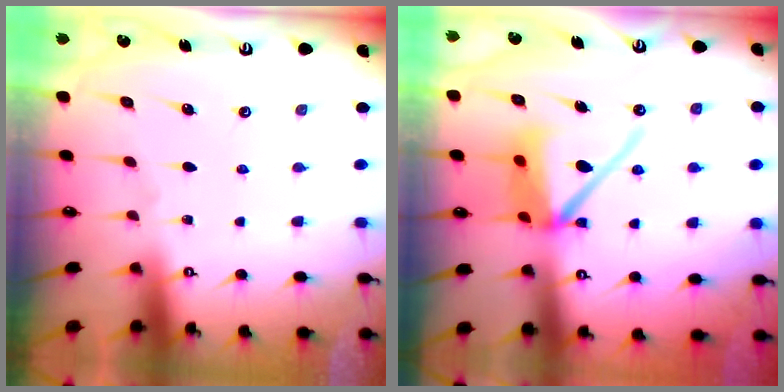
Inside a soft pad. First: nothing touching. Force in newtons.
{"total": 12.4, "press": 12.3, "slide": 1.6}